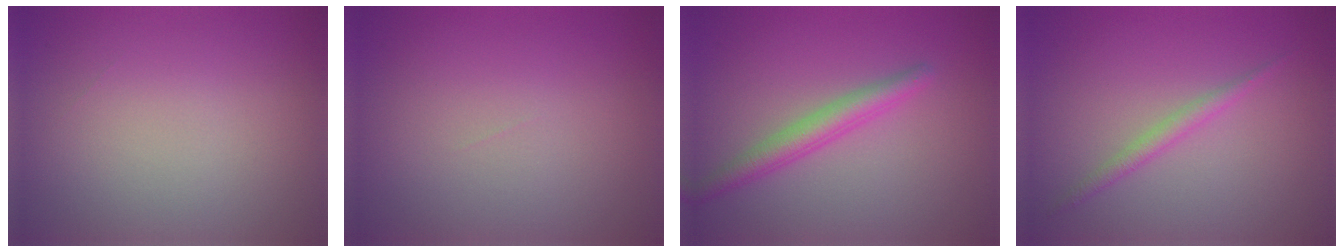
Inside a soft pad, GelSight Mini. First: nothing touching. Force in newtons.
{"total": 0.0}
{"total": 2.7, "press": 2.7, "slide": 0.1}
{"total": 1.4, "press": 1.4, "slide": 0.1}